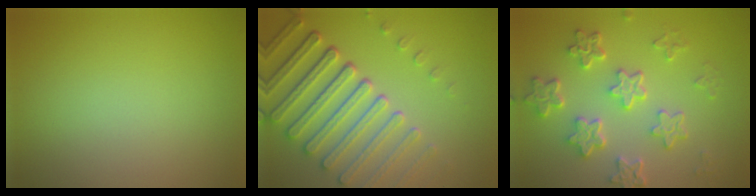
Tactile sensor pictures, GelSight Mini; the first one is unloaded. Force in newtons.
{"total": 7.5, "press": 5.7, "slide": 5.0}
{"total": 5.6, "press": 4.4, "slide": 3.6}